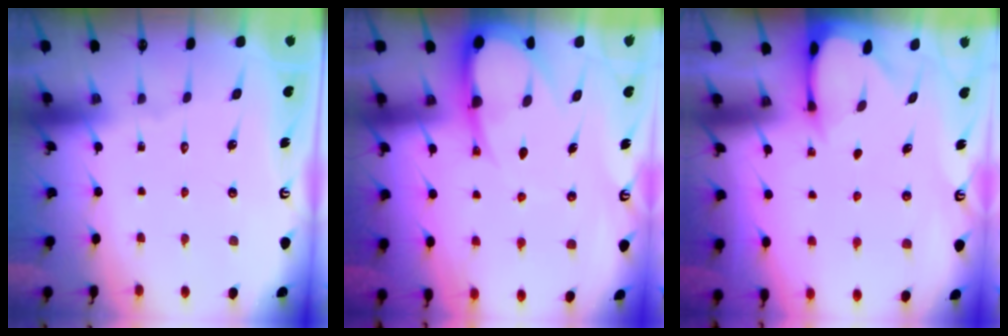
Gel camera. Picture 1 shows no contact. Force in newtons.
{"total": 9.7, "press": 9.7, "slide": 1.1}
{"total": 2.6, "press": 2.6, "slide": 0.3}